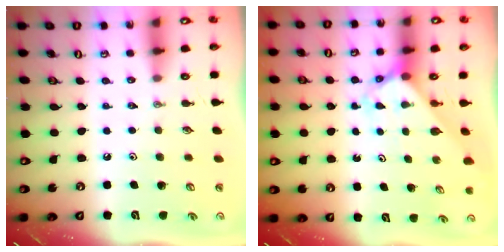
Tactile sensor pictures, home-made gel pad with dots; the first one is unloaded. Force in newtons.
{"total": 2.7, "press": 2.7, "slide": 0.2}